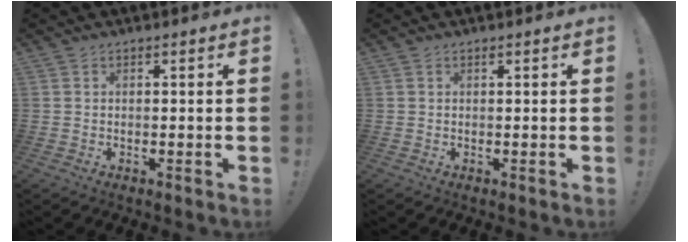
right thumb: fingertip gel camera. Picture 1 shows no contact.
{"total": 0.0}